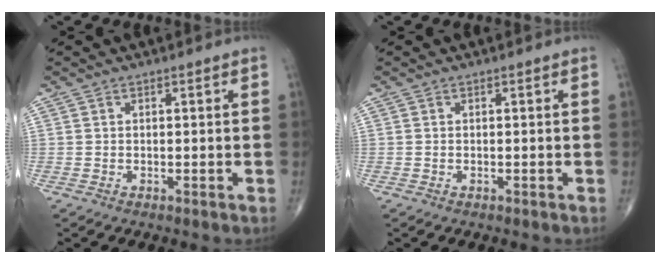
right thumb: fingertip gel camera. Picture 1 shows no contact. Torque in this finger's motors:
{"motor_torque": [0.09, -0.06, -0.14, -0.25, 0.00]}